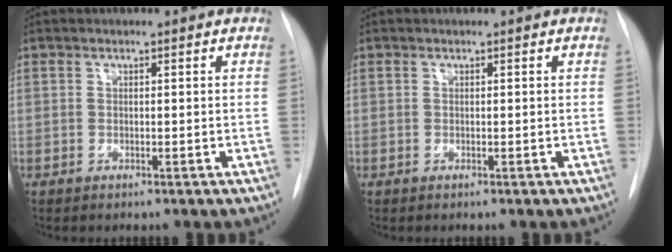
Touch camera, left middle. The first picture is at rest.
{"total": 0.0}